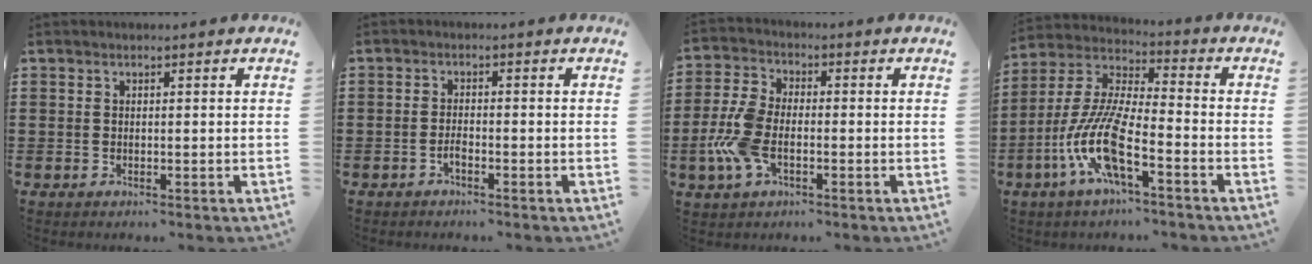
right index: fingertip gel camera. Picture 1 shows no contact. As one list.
[{"total": 1.6, "force": [-1.0, 0.4, 1.1], "torque": [-0.023, -0.003, -0.018]}, {"total": 7.6, "force": [-2.2, 3.9, 6.1], "torque": [-0.152, -0.005, -0.049]}, {"total": 11.4, "force": [-5.6, 2.4, 9.6], "torque": [-0.236, -0.019, -0.116]}]